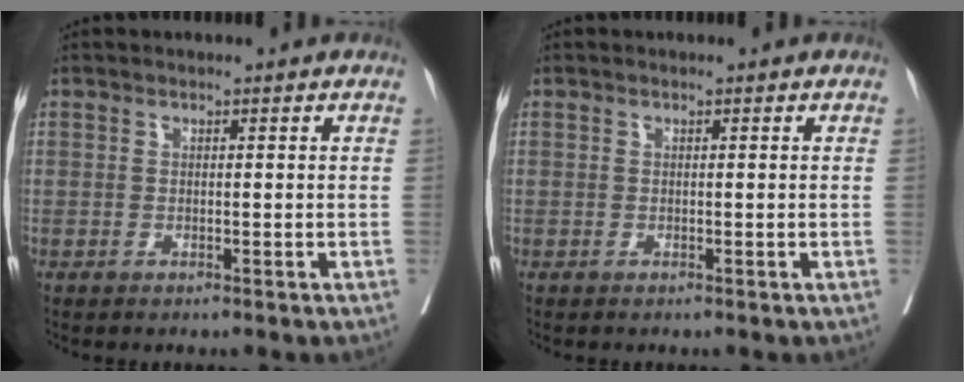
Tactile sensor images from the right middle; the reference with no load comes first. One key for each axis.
{"total": 0.0}